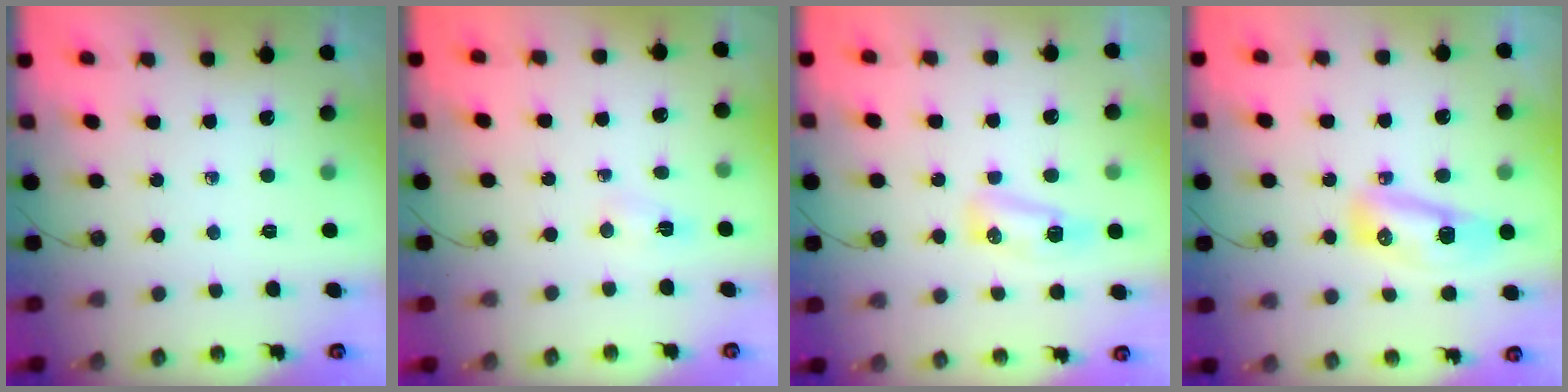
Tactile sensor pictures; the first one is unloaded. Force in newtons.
{"total": 2.9, "press": 2.9, "slide": 0.4}
{"total": 12.0, "press": 8.6, "slide": 8.3}
{"total": 16.0, "press": 12.2, "slide": 10.3}